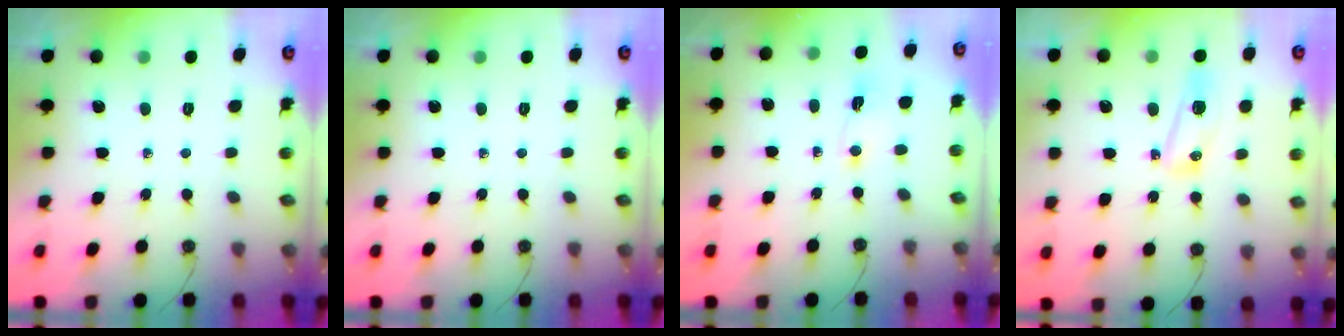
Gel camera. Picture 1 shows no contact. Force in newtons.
{"total": 0.0}
{"total": 1.5, "press": 1.4, "slide": 0.4}
{"total": 7.5, "press": 7.5, "slide": 0.9}